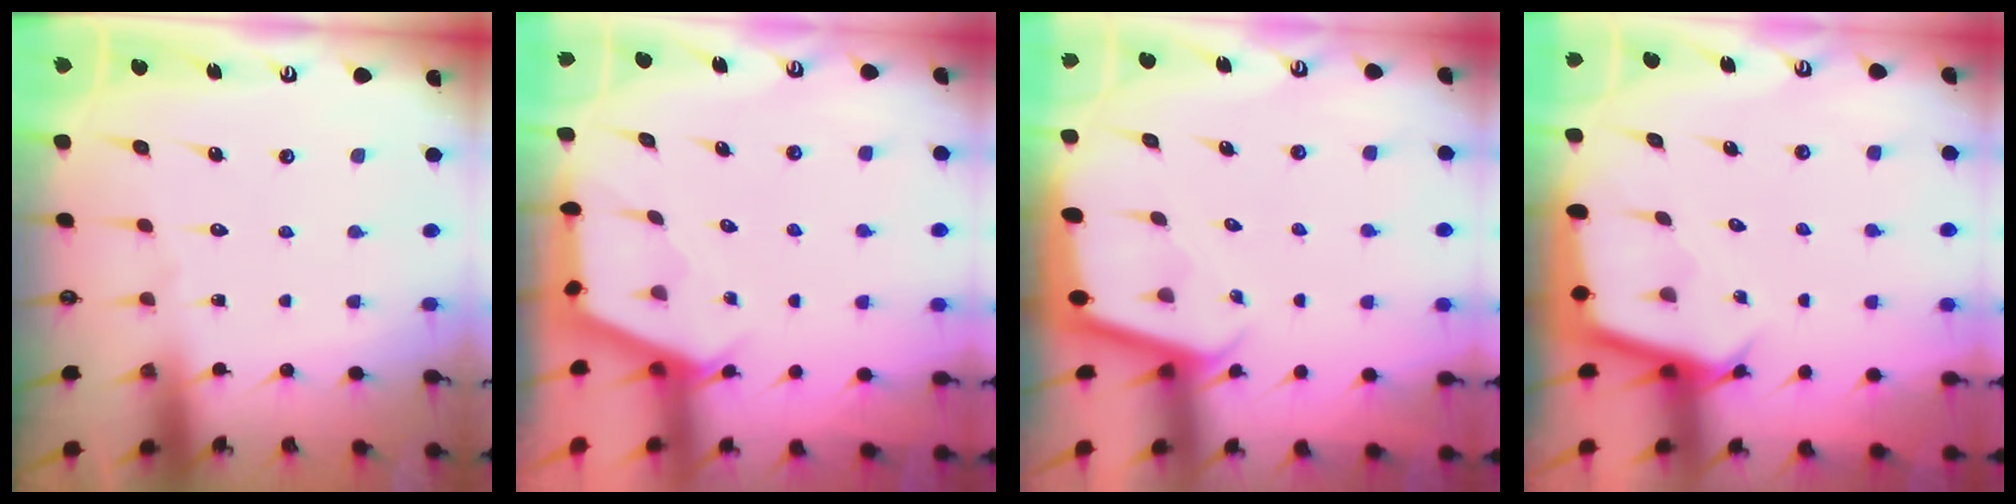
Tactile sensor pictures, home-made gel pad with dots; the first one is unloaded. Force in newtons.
{"total": 2.7, "press": 2.7, "slide": 0.3}
{"total": 1.9, "press": 1.9, "slide": 0.1}
{"total": 2.7, "press": 2.7, "slide": 0.0}